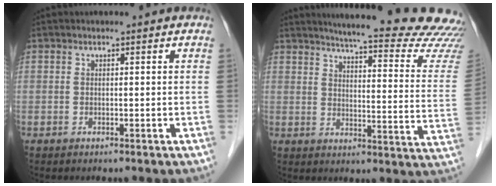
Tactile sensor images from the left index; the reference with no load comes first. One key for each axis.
{"total": 25.9, "fx": 23.9, "fy": 0.8, "fz": 9.9, "tx": -0.132, "ty": -0.109, "tz": 0.274}